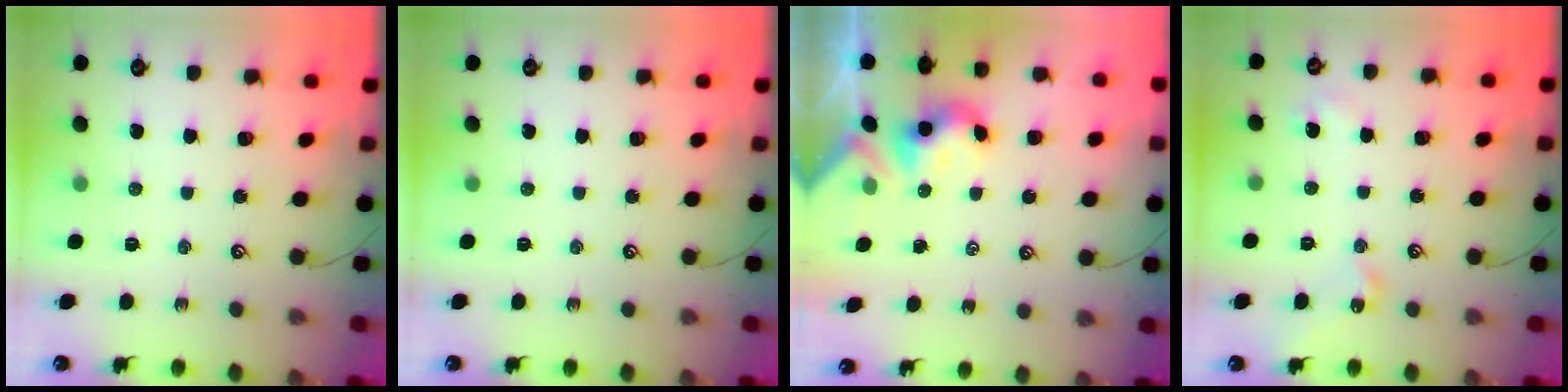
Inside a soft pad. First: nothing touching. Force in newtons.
{"total": 0.0}
{"total": 3.4, "press": 3.4, "slide": 0.3}
{"total": 8.5, "press": 8.5, "slide": 0.6}